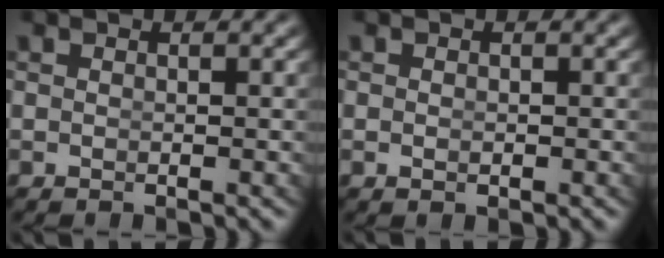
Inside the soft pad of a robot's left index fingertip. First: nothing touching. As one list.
[{"total": 0.6, "force": [-0.4, 0.2, 0.4], "torque": [-0.011, -0.010, 0.000]}]